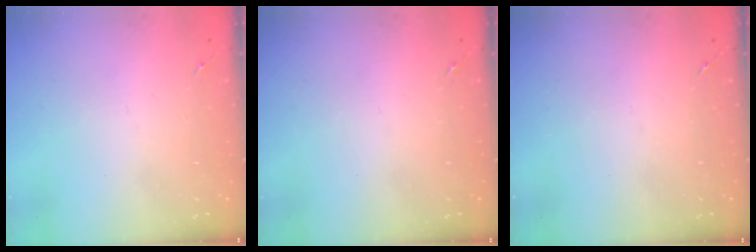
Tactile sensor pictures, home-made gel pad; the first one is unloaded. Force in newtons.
{"total": 0.0}
{"total": 0.0}